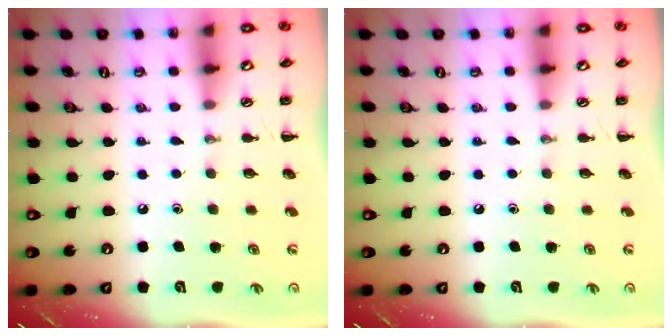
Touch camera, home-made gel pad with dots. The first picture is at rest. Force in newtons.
{"total": 0.0}